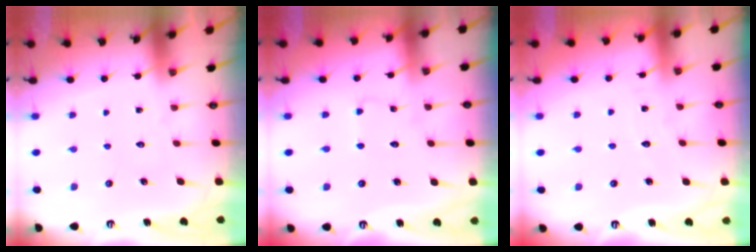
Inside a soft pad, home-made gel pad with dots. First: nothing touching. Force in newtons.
{"total": 3.9, "press": 3.8, "slide": 0.3}
{"total": 2.9, "press": 2.9, "slide": 0.3}